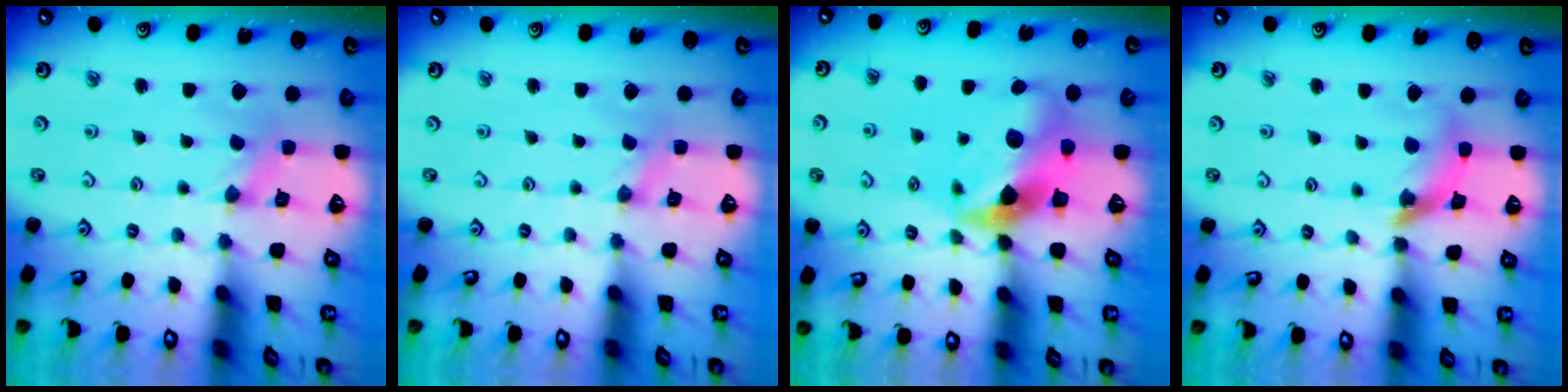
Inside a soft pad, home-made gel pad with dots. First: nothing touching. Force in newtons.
{"total": 0.0}
{"total": 12.3, "press": 12.2, "slide": 1.7}
{"total": 11.0, "press": 10.9, "slide": 1.2}